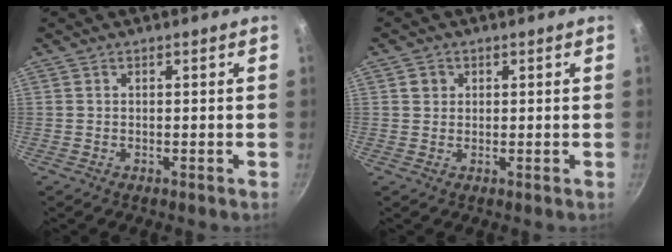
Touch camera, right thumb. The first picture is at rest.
{"total": 2.1, "force": [0.6, 1.9, 0.6], "torque": [-0.003, 0.004, 0.008]}